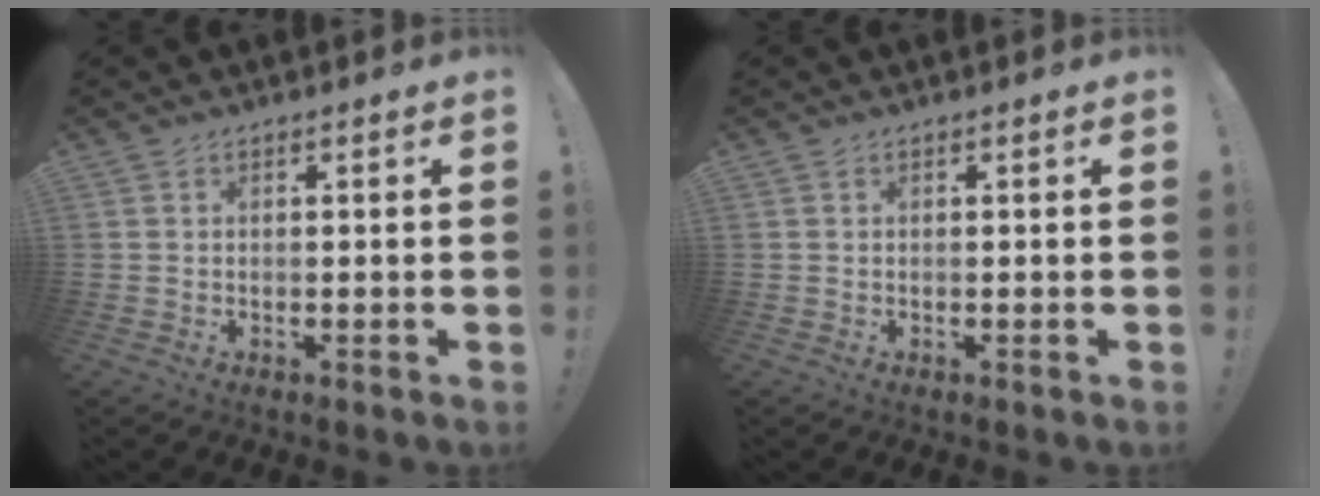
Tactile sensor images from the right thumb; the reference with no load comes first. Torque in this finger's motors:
{"motor_torque": [0.16, 0.36, -0.04, -0.01, 0.00]}